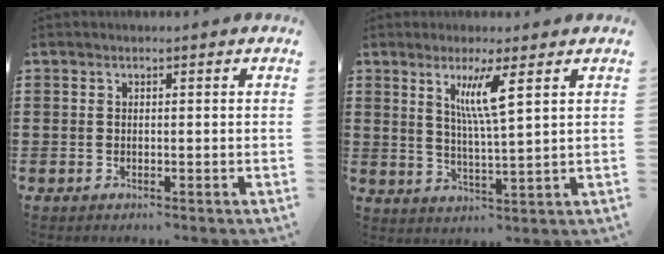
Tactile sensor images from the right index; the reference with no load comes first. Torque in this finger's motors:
{"motor_torque": [0.91, 0.17, 0.23, 0.17]}